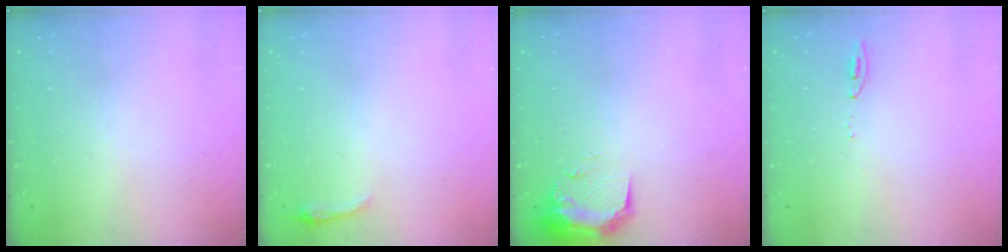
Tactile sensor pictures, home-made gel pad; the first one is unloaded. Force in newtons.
{"total": 3.1, "press": 3.0, "slide": 0.7}
{"total": 9.2, "press": 9.0, "slide": 1.5}
{"total": 6.0, "press": 5.8, "slide": 1.5}